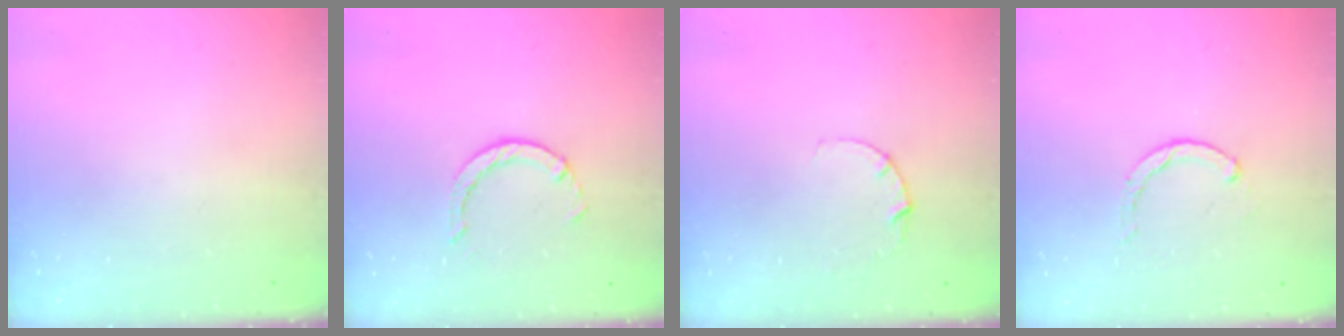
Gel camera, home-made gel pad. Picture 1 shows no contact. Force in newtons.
{"total": 2.4, "press": 2.4, "slide": 0.4}
{"total": 2.8, "press": 2.8, "slide": 0.3}
{"total": 0.6, "press": 0.6, "slide": 0.2}